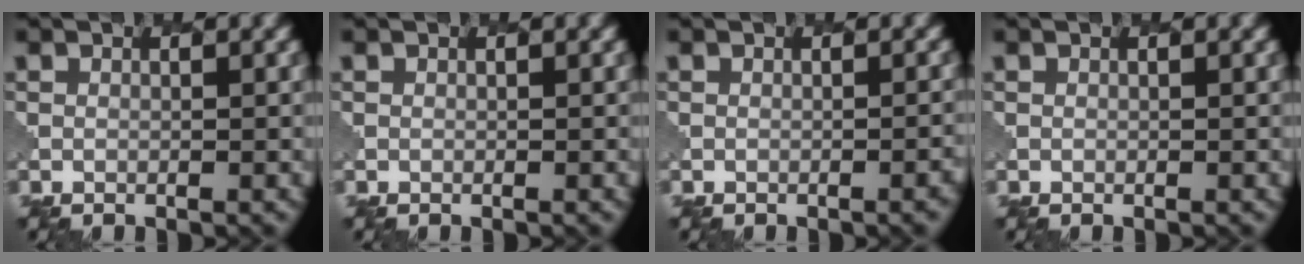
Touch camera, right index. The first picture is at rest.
{"total": 0.0}
{"total": 1.6, "force": [-0.8, 0.5, 1.3], "torque": [-0.004, 0.004, -0.010]}
{"total": 0.0}